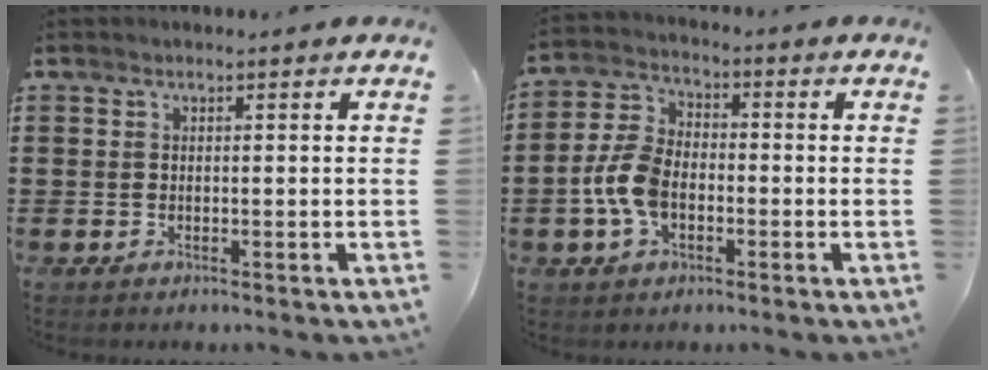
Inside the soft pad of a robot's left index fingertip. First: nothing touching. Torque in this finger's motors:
{"motor_torque": [1.59, 0.55, 0.46, 0.16]}